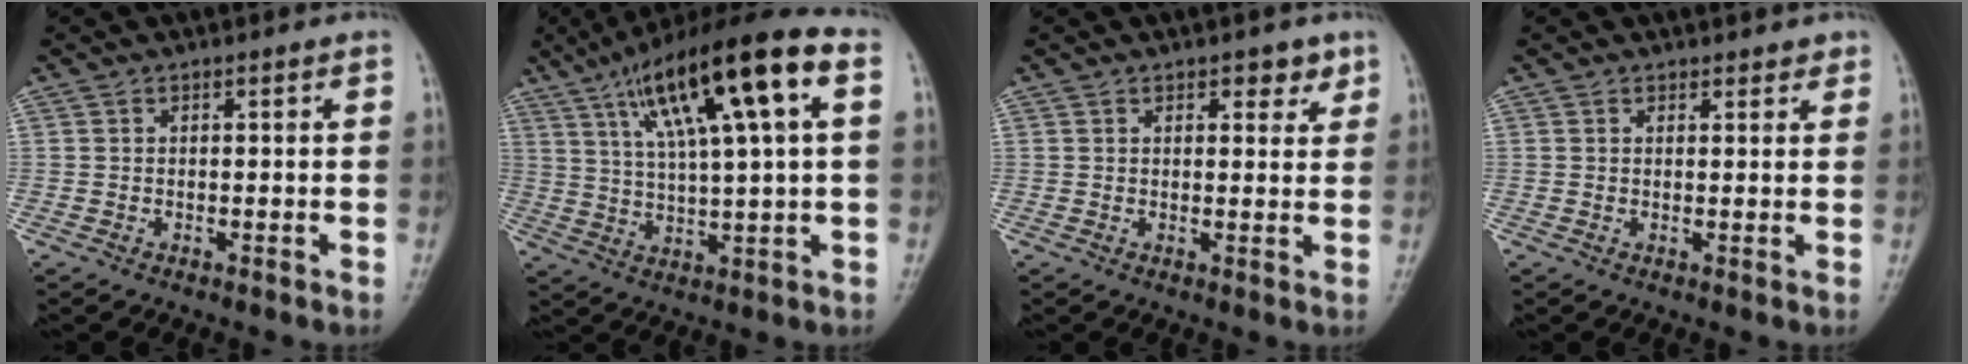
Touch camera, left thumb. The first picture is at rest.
{"total": 19.8, "force": [7.4, 4.2, 17.9], "torque": [-0.295, 0.014, 0.121]}
{"total": 3.2, "force": [1.9, 1.7, 1.9], "torque": [0.000, -0.006, 0.022]}
{"total": 1.5, "force": [1.2, 0.7, 0.3], "torque": [0.010, -0.007, 0.012]}